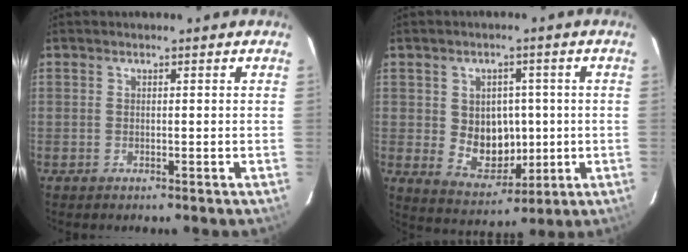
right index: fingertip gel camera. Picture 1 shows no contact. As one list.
[{"total": 9.1, "force": [-0.1, 7.5, 5.1], "torque": [-0.097, -0.002, 0.022]}]